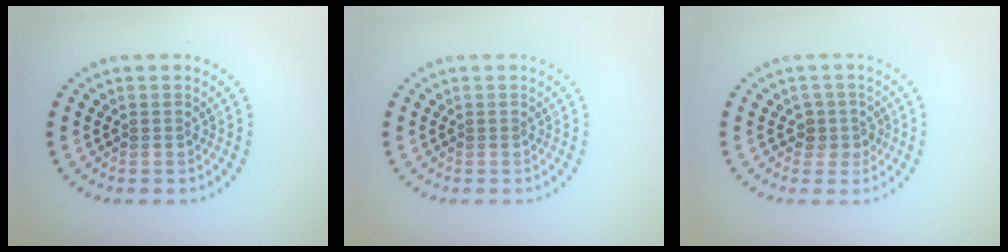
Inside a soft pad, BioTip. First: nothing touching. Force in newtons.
{"total": 0.0}
{"total": 1.9, "press": 1.5, "slide": 1.0}